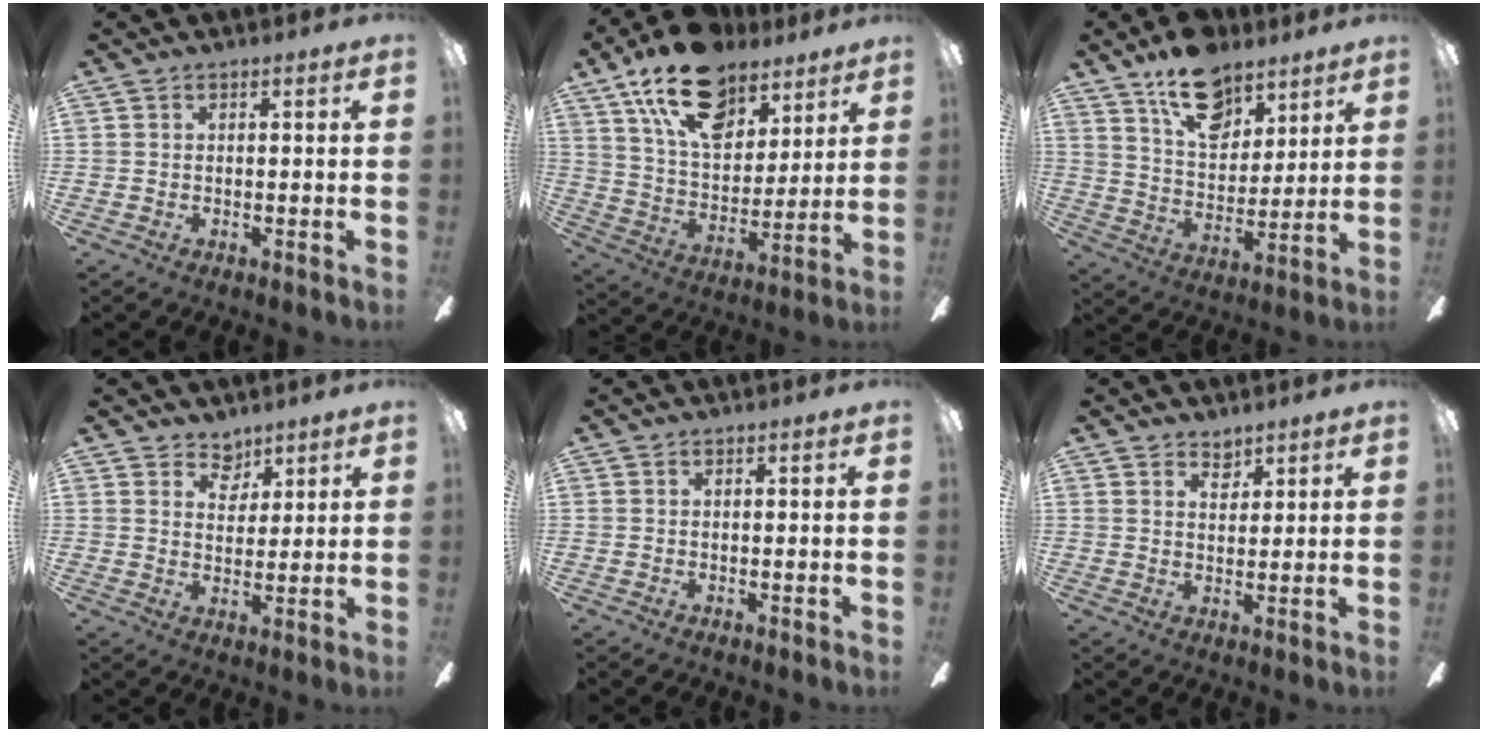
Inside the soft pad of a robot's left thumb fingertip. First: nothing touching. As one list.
[{"total": 20.1, "force": [13.0, 10.9, 10.8], "torque": [-0.182, -0.064, 0.234]}, {"total": 15.4, "force": [10.8, 8.3, 7.2], "torque": [-0.109, -0.054, 0.198]}, {"total": 5.1, "force": [4.1, 3.0, 0.9], "torque": [-0.009, -0.019, 0.073]}, {"total": 0.0}, {"total": 3.5, "force": [2.8, 1.6, 1.1], "torque": [-0.005, -0.015, 0.047]}]